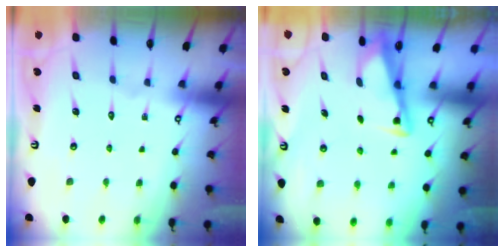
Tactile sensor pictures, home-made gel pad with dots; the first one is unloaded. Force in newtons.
{"total": 3.5, "press": 3.4, "slide": 0.3}